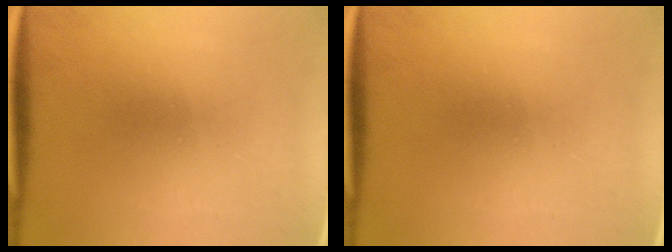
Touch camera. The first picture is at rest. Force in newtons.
{"total": 0.0}